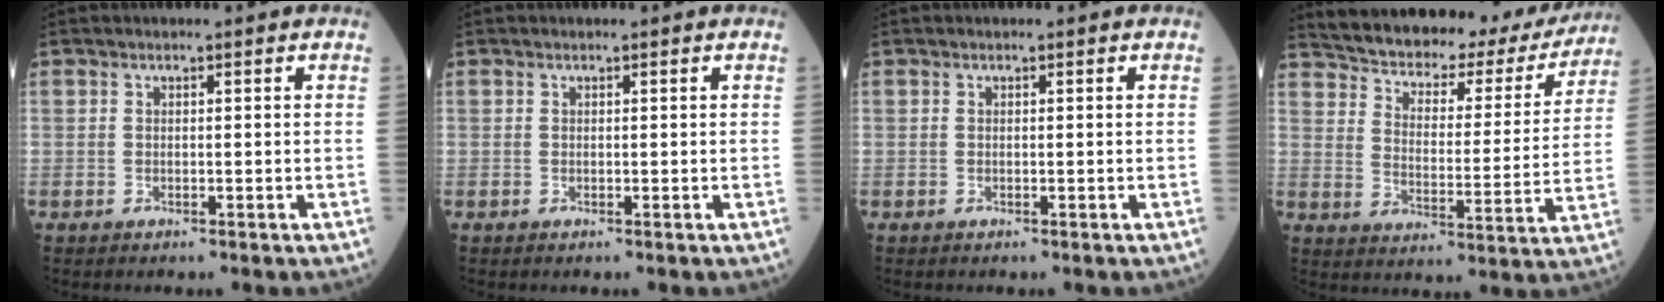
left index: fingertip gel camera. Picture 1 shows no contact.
{"total": 0.0}
{"total": 0.0}
{"total": 22.6, "force": [20.1, 7.5, 7.1], "torque": [-0.112, -0.008, 0.260]}